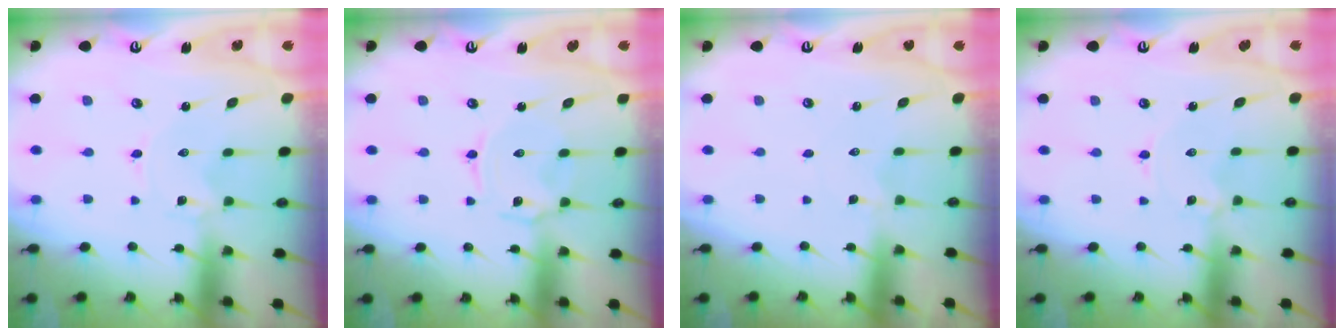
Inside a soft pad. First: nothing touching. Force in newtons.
{"total": 1.7, "press": 1.7, "slide": 0.5}
{"total": 2.1, "press": 2.1, "slide": 0.3}
{"total": 1.7, "press": 1.6, "slide": 0.1}